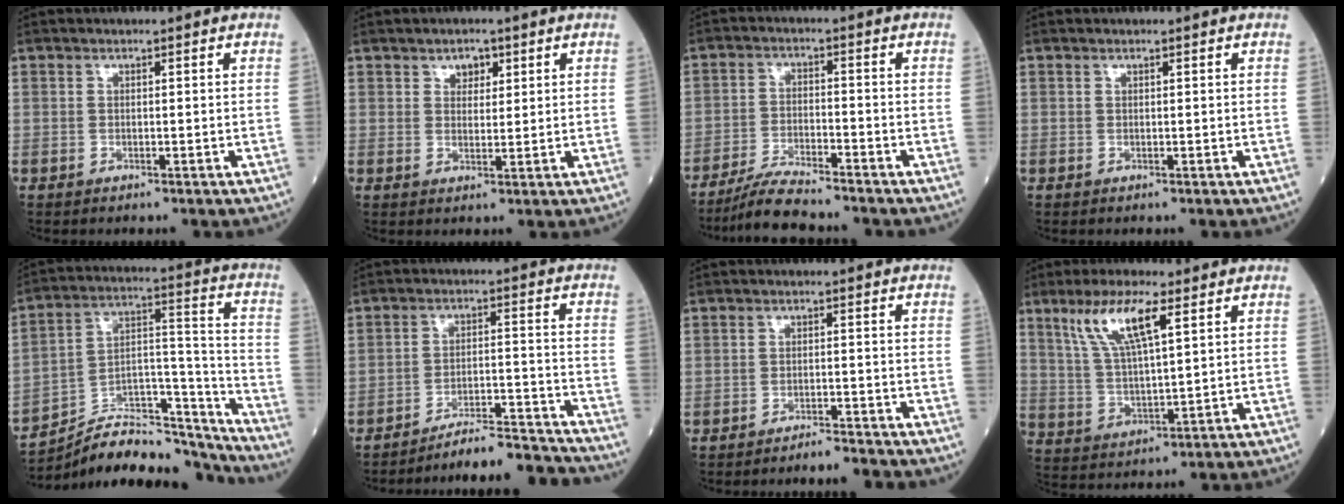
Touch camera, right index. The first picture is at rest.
{"total": 2.7, "force": [1.6, 1.7, 1.4], "torque": [-0.018, 0.001, 0.025]}
{"total": 6.7, "force": [-6.1, 0.1, 2.7], "torque": [-0.050, -0.022, -0.115]}
{"total": 0.0}
{"total": 19.2, "force": [-18.3, 3.3, 4.8], "torque": [-0.086, 0.041, -0.300]}
{"total": 12.6, "force": [-12.5, -0.6, 1.6], "torque": [-0.011, 0.018, -0.188]}
{"total": 3.3, "force": [-3.2, -0.7, 0.2], "torque": [0.001, -0.010, -0.051]}
{"total": 9.7, "force": [5.1, 1.6, 8.1], "torque": [-0.164, 0.008, 0.102]}